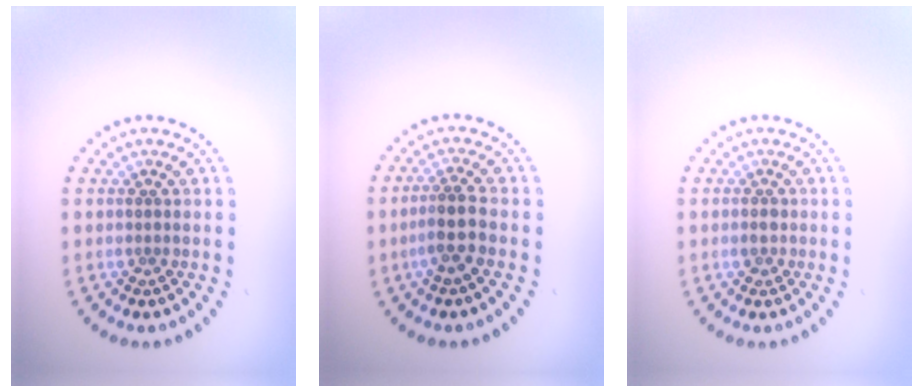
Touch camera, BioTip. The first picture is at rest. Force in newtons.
{"total": 2.6, "press": 2.3, "slide": 1.3}
{"total": 1.1, "press": 1.1, "slide": 0.2}